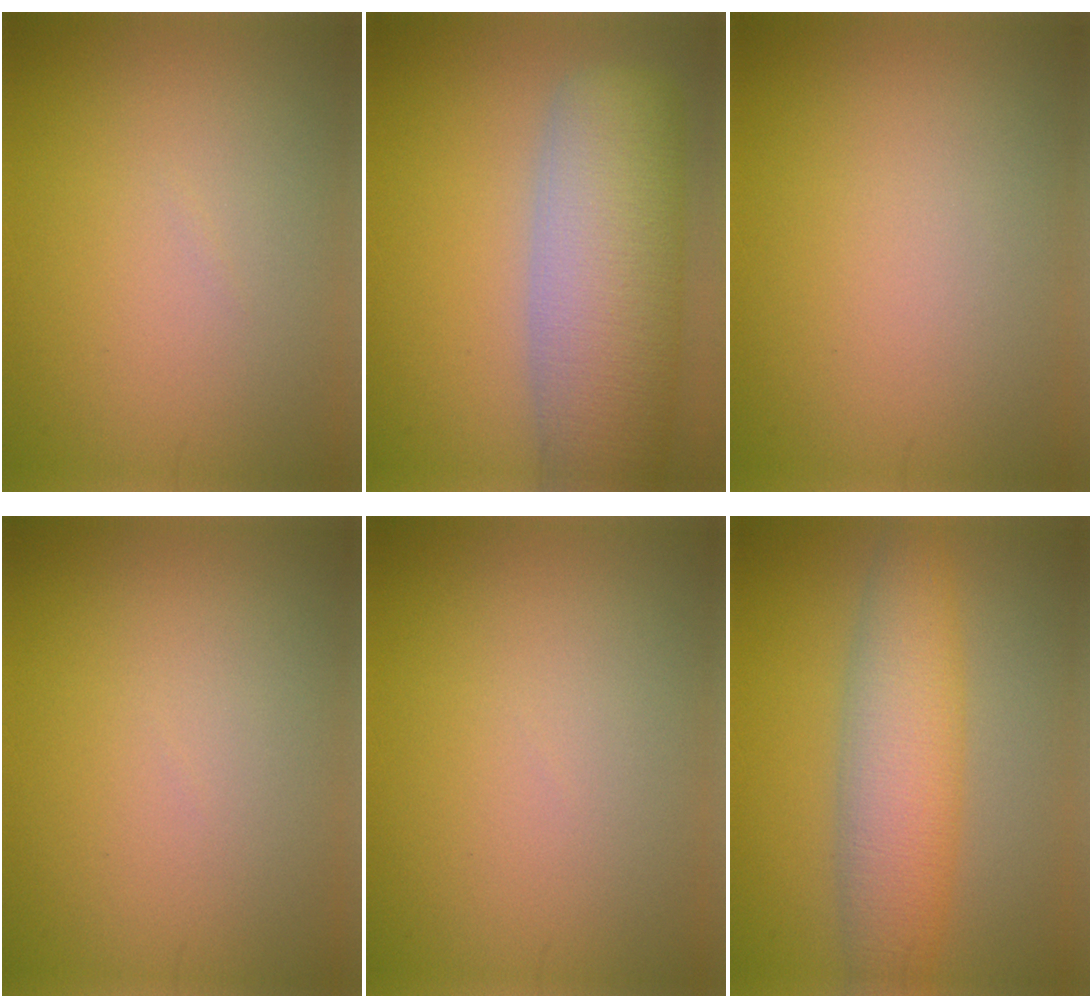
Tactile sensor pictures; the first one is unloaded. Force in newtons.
{"total": 10.5, "press": 10.4, "slide": 0.5}
{"total": 0.0}
{"total": 0.0}
{"total": 0.0}
{"total": 6.3, "press": 6.3, "slide": 0.3}